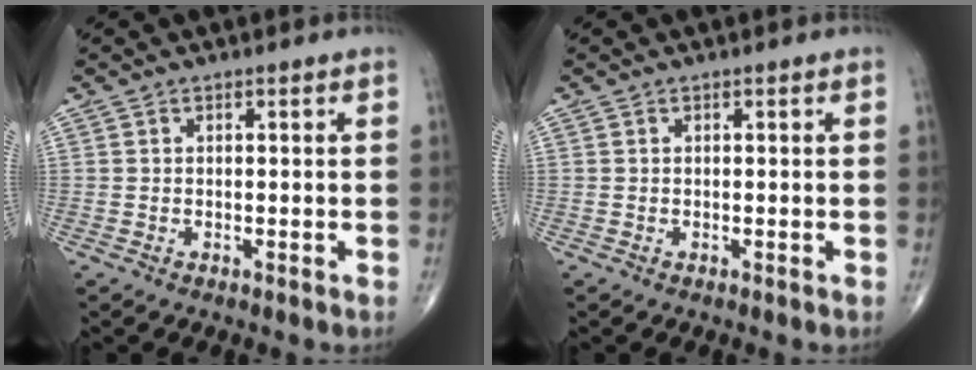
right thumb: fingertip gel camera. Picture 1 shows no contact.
{"total": 0.0}